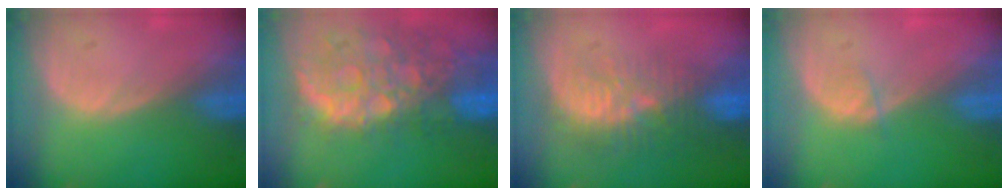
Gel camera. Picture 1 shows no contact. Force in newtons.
{"total": 12.8, "press": 10.5, "slide": 7.3}
{"total": 9.3, "press": 8.6, "slide": 3.5}
{"total": 1.2, "press": 1.2, "slide": 0.2}